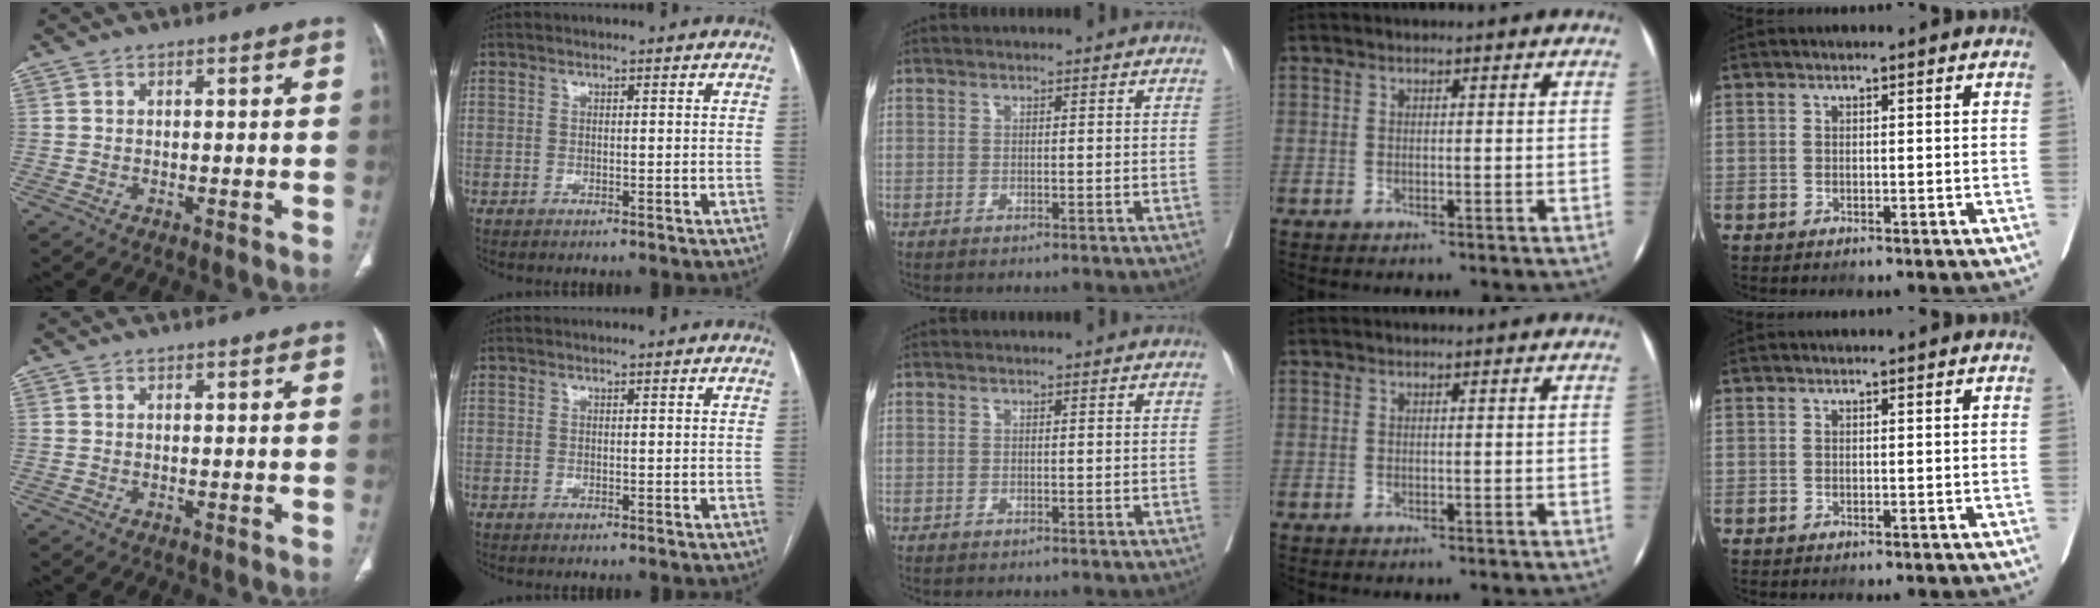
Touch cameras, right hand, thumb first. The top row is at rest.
{}